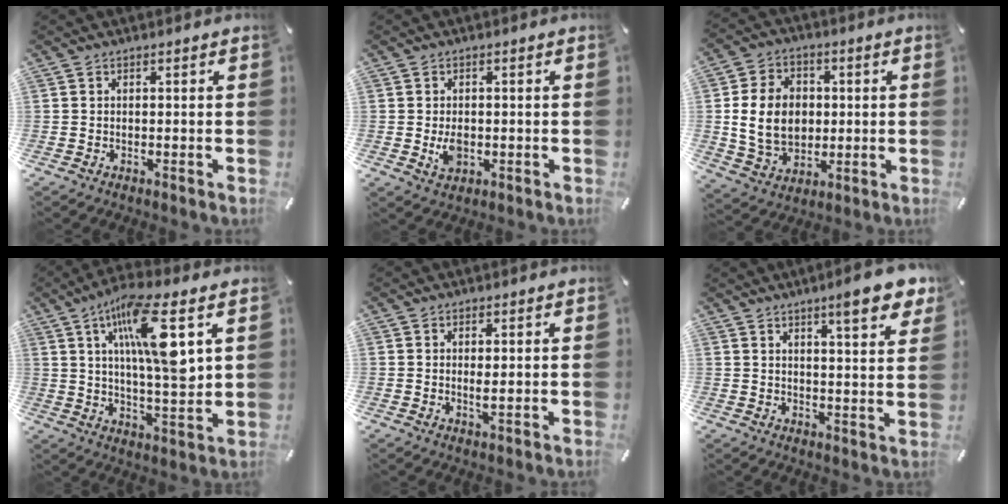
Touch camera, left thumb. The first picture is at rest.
{"total": 4.0, "force": [-0.4, 2.7, 2.9], "torque": [-0.058, -0.006, -0.010]}
{"total": 12.6, "force": [0.6, 10.2, 7.4], "torque": [-0.158, 0.012, 0.011]}
{"total": 16.6, "force": [6.7, 4.6, 14.5], "torque": [-0.264, -0.017, 0.101]}
{"total": 2.0, "force": [0.3, 0.5, 1.9], "torque": [-0.039, -0.003, 0.005]}
{"total": 9.3, "force": [6.4, 1.8, 6.5], "torque": [-0.093, -0.035, 0.103]}